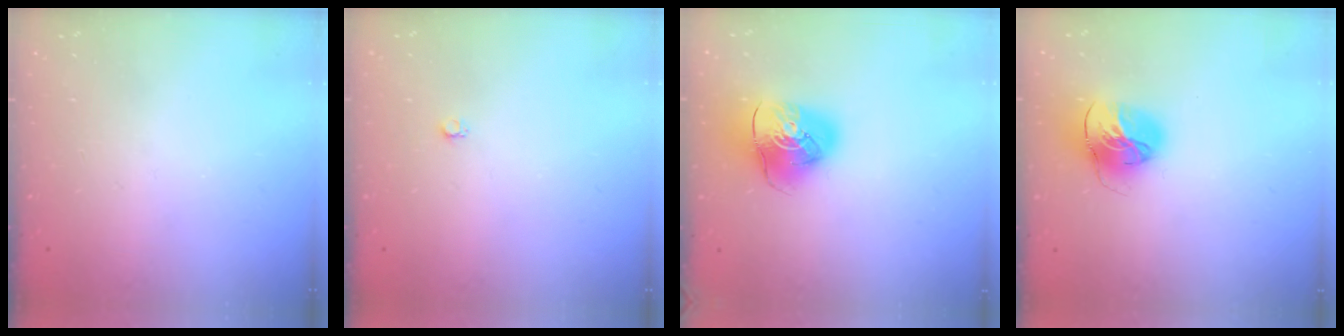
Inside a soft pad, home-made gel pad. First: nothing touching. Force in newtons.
{"total": 2.2, "press": 2.2, "slide": 0.3}
{"total": 11.3, "press": 11.1, "slide": 1.7}
{"total": 15.0, "press": 14.9, "slide": 1.8}